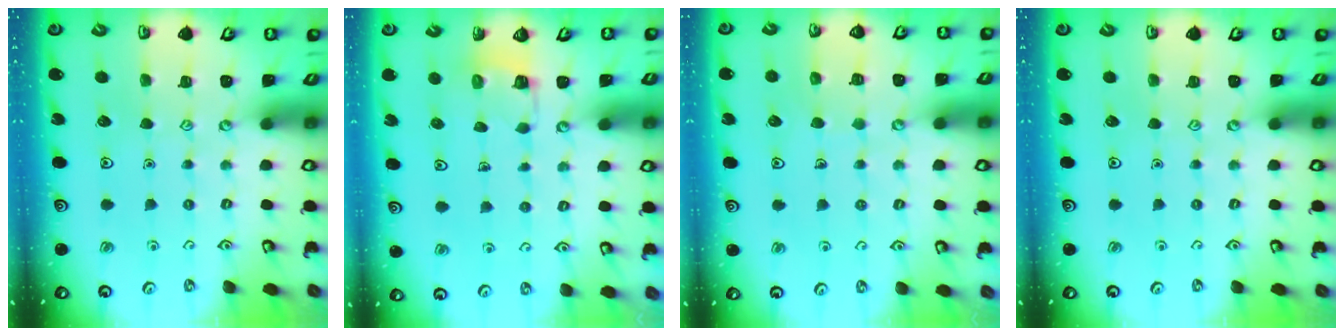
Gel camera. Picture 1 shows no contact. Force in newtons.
{"total": 2.8, "press": 2.8, "slide": 0.2}
{"total": 5.1, "press": 5.0, "slide": 0.4}
{"total": 0.0}